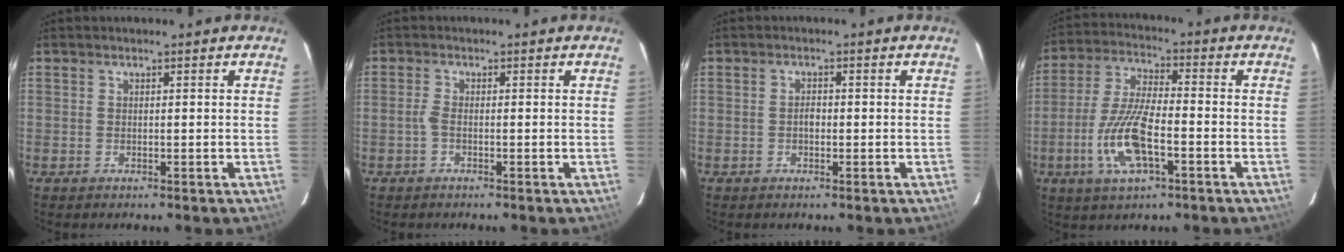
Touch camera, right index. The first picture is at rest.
{"total": 1.2, "force": [-0.6, 0.3, 1.0], "torque": [-0.023, 0.003, -0.014]}
{"total": 1.3, "force": [-0.3, 0.8, 0.9], "torque": [-0.016, 0.005, -0.005]}
{"total": 12.5, "force": [-4.5, 3.9, 11.0], "torque": [-0.234, -0.006, -0.086]}